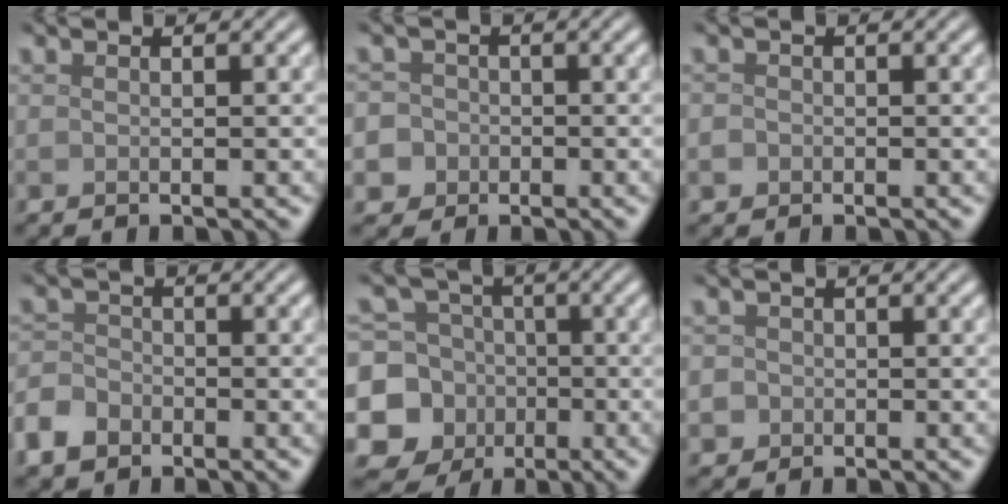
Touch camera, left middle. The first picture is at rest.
{"total": 5.9, "force": [-1.5, 5.5, 1.3], "torque": [-0.021, 0.011, -0.059]}
{"total": 1.0, "force": [-0.3, 0.9, 0.2], "torque": [0.002, -0.004, -0.005]}
{"total": 3.2, "force": [-2.0, 2.3, 1.1], "torque": [-0.025, -0.001, -0.046]}
{"total": 14.8, "force": [-4.2, 13.8, 3.4], "torque": [-0.106, -0.021, -0.094]}
{"total": 2.2, "force": [-0.4, 2.1, 0.5], "torque": [0.005, 0.006, -0.019]}